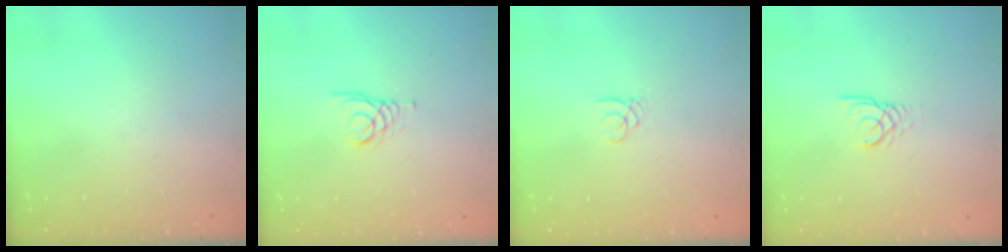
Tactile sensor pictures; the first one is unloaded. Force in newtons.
{"total": 1.8, "press": 1.8, "slide": 0.2}
{"total": 1.4, "press": 1.4, "slide": 0.1}
{"total": 2.6, "press": 2.6, "slide": 0.1}